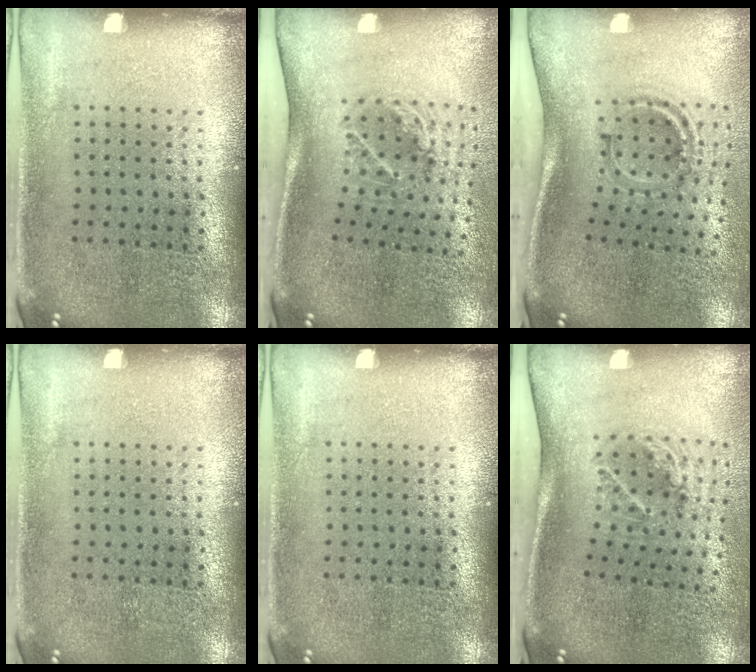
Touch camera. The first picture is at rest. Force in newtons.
{"total": 2.1, "press": 1.3, "slide": 1.6}
{"total": 1.6, "press": 1.1, "slide": 1.1}
{"total": 0.0}
{"total": 0.0}
{"total": 2.1, "press": 1.3, "slide": 1.6}